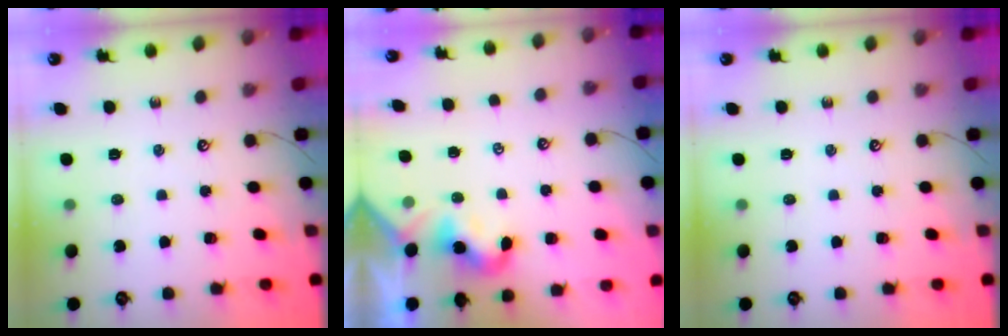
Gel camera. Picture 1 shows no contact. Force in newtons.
{"total": 0.6, "press": 0.4, "slide": 0.4}
{"total": 0.0}